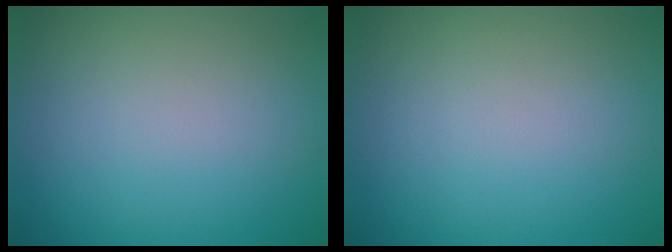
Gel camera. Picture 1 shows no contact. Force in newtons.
{"total": 0.0}